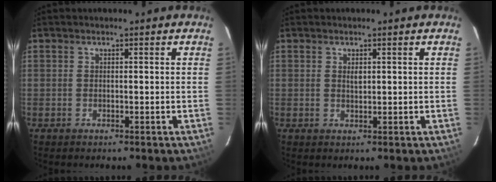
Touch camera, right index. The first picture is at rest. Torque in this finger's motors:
{"motor_torque": [0.07, 0.04, 0.10, 0.03]}